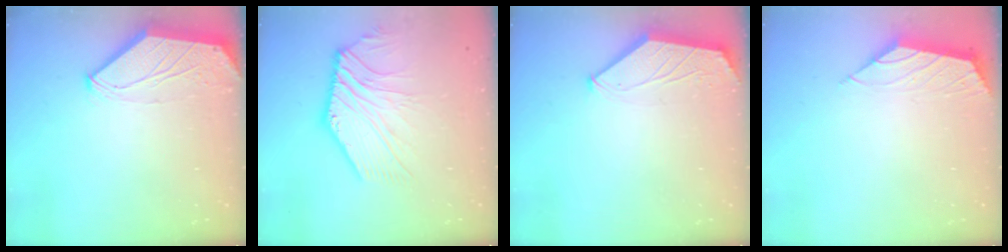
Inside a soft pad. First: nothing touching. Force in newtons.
{"total": 6.8, "press": 6.6, "slide": 1.2}
{"total": 1.6, "press": 1.6, "slide": 0.4}
{"total": 1.6, "press": 1.5, "slide": 0.5}